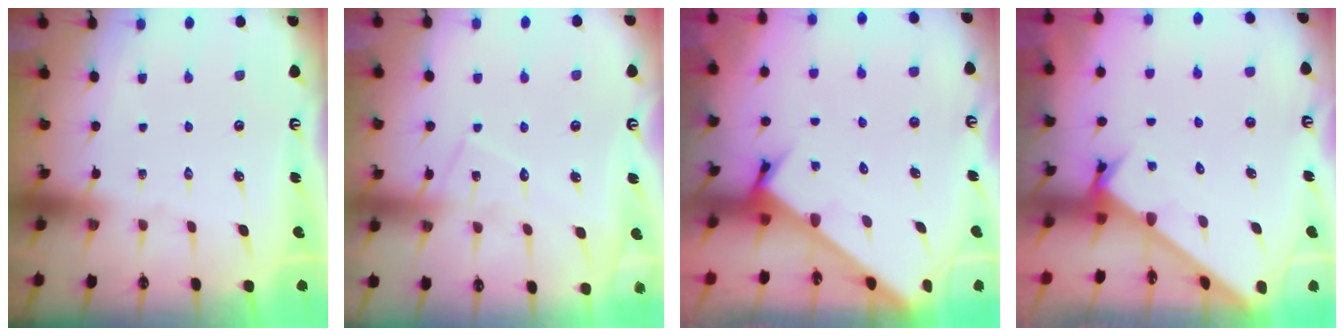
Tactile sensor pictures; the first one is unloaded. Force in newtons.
{"total": 8.1, "press": 8.0, "slide": 0.6}
{"total": 3.4, "press": 3.4, "slide": 0.2}
{"total": 2.6, "press": 2.6, "slide": 0.2}